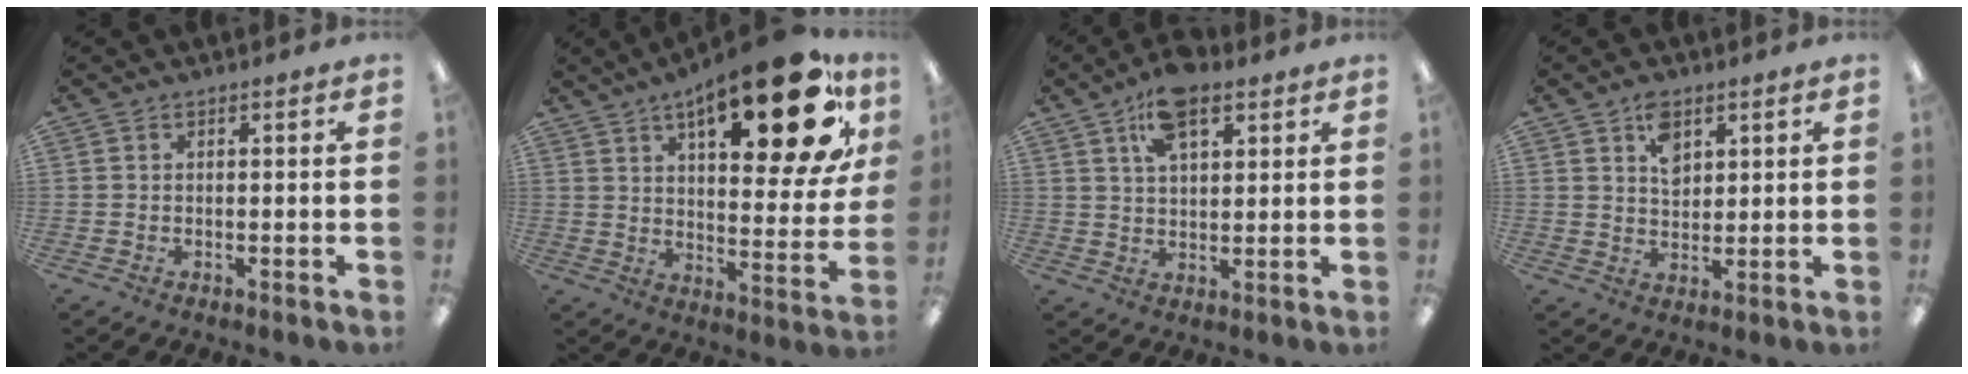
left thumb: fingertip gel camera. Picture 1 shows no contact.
{"total": 23.7, "force": [13.4, 7.9, 17.9], "torque": [-0.252, -0.072, 0.207]}
{"total": 13.3, "force": [8.2, 6.0, 8.5], "torque": [-0.147, -0.017, 0.146]}
{"total": 5.6, "force": [2.9, 3.6, 3.2], "torque": [-0.041, -0.007, 0.047]}